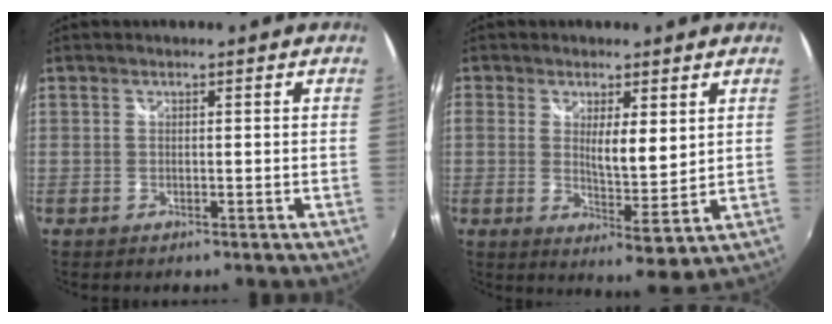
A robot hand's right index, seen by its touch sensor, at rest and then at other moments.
{"total": 6.8, "force": [1.5, 1.4, 6.4], "torque": [-0.102, -0.015, 0.027]}